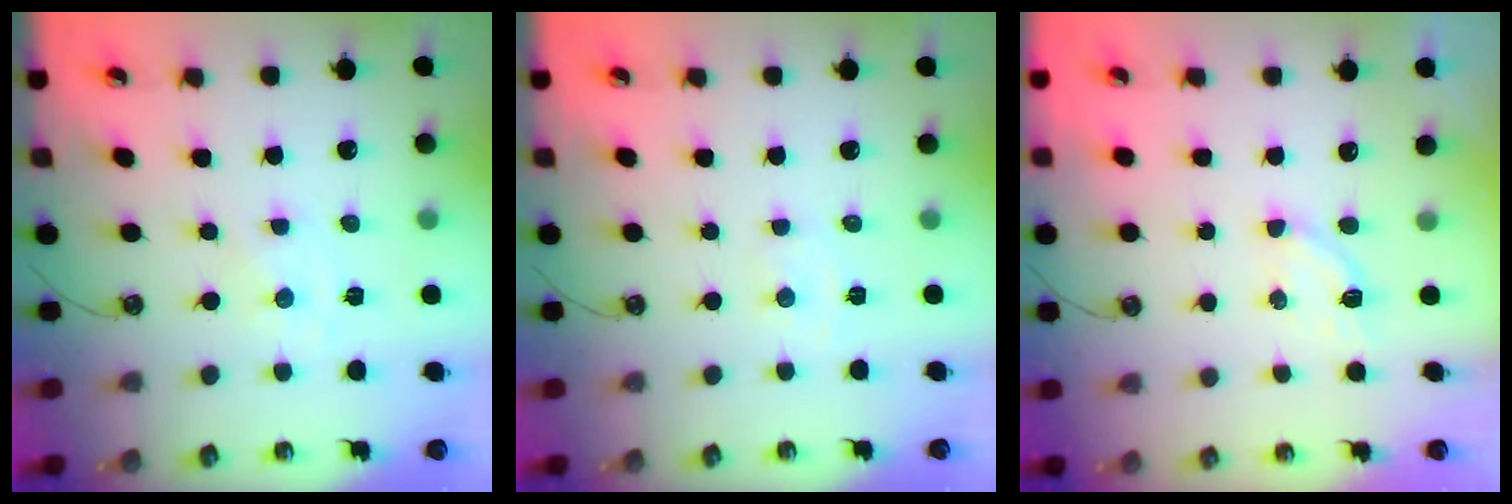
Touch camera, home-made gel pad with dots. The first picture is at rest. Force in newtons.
{"total": 4.4, "press": 4.3, "slide": 0.5}
{"total": 2.9, "press": 2.9, "slide": 0.7}